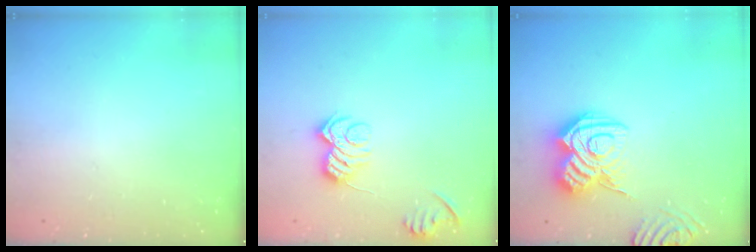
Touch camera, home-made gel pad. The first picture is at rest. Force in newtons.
{"total": 9.6, "press": 9.6, "slide": 0.3}
{"total": 14.7, "press": 14.6, "slide": 1.4}